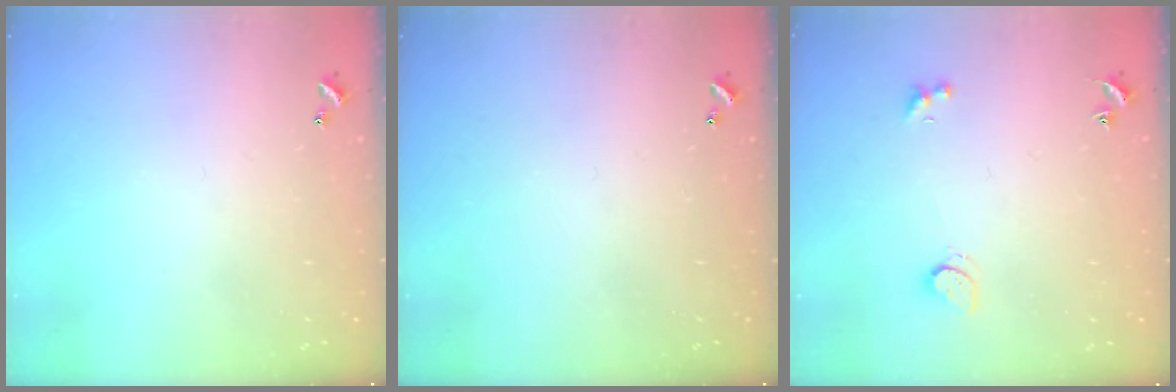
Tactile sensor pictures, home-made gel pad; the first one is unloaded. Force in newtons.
{"total": 0.0}
{"total": 1.8, "press": 1.7, "slide": 0.5}